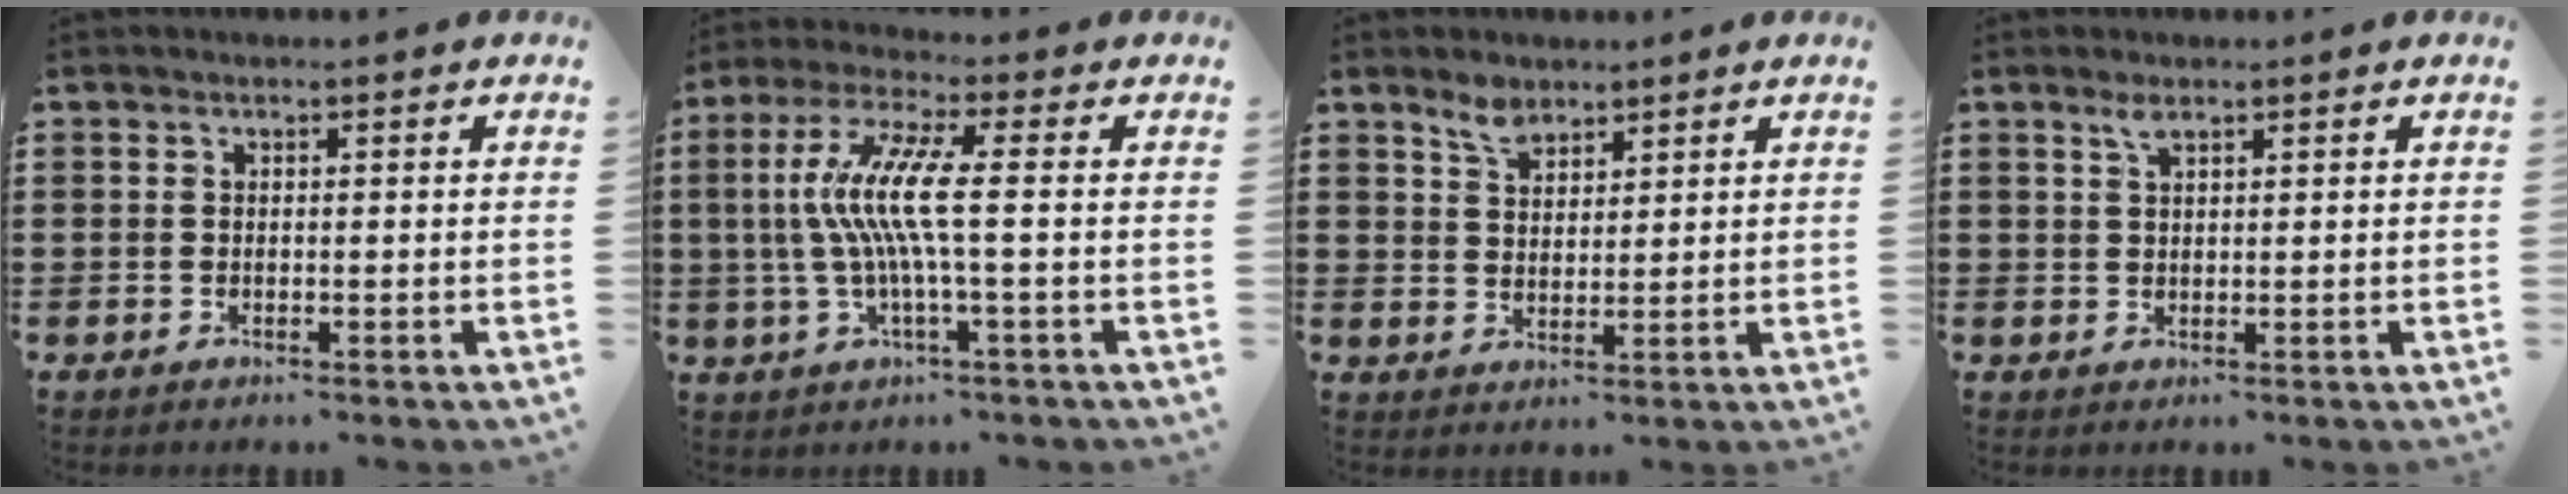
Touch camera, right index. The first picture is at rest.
{"total": 9.3, "force": [-0.4, 0.3, 9.3], "torque": [-0.205, -0.016, -0.021]}
{"total": 3.5, "force": [2.9, 1.7, 1.2], "torque": [-0.025, 0.001, 0.053]}
{"total": 1.6, "force": [1.1, 0.4, 1.1], "torque": [-0.024, 0.001, 0.019]}